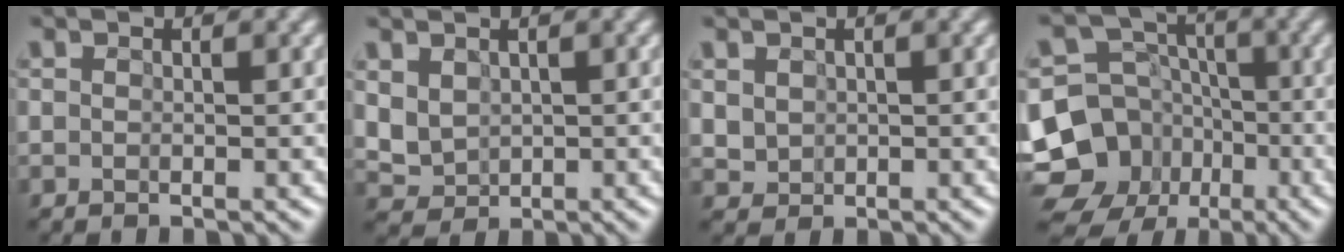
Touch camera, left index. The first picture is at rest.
{"total": 3.2, "force": [1.1, 2.6, 1.3], "torque": [-0.055, 0.000, 0.039]}
{"total": 1.9, "force": [0.6, 1.6, 0.8], "torque": [-0.023, 0.009, 0.024]}
{"total": 11.2, "force": [-5.7, 9.0, 3.3], "torque": [-0.096, -0.018, -0.095]}